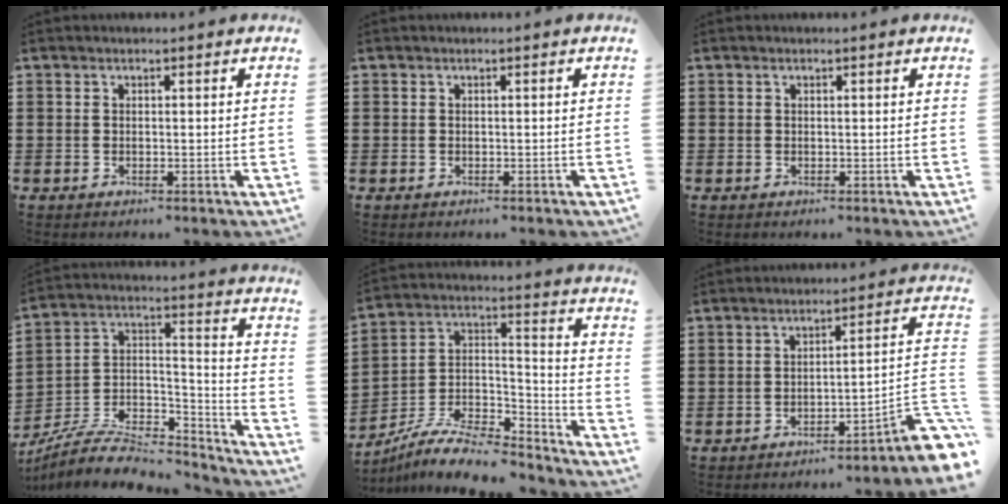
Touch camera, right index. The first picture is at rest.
{"total": 0.0}
{"total": 0.0}
{"total": 7.7, "force": [-6.7, 2.5, 2.9], "torque": [-0.057, 0.008, -0.131]}
{"total": 10.0, "force": [-8.6, 2.8, 4.3], "torque": [-0.076, 0.022, -0.166]}
{"total": 5.0, "force": [-3.1, 0.2, 3.9], "torque": [-0.058, -0.022, -0.061]}